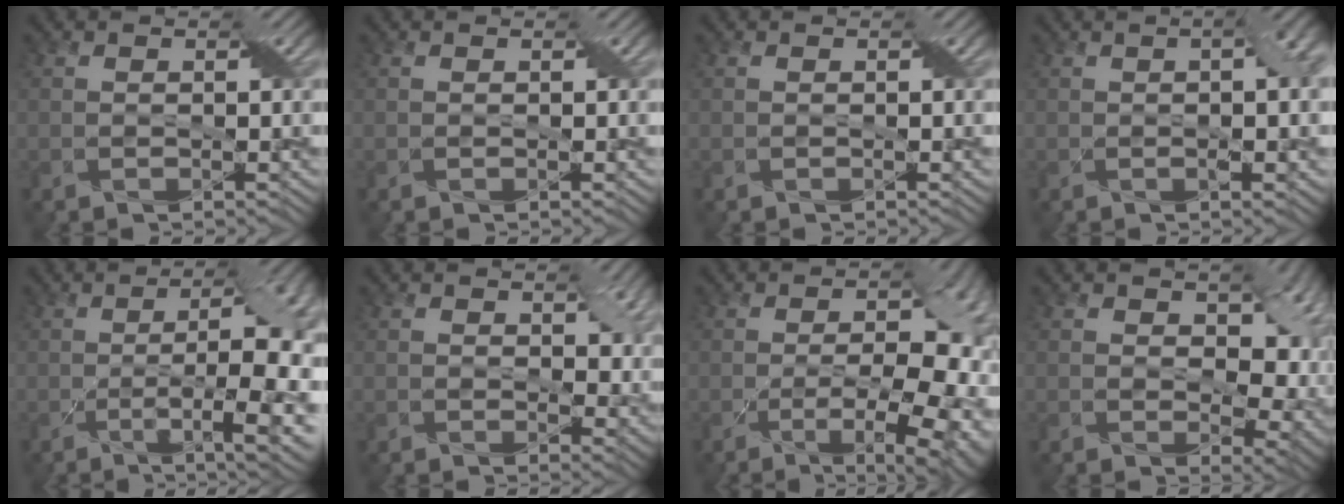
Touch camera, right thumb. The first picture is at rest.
{"total": 0.0}
{"total": 0.0}
{"total": 4.6, "force": [0.2, 1.2, 4.4], "torque": [-0.068, 0.004, 0.005]}
{"total": 12.9, "force": [-2.1, 3.9, 12.1], "torque": [-0.160, -0.007, -0.020]}
{"total": 4.9, "force": [1.6, 3.1, 3.4], "torque": [-0.048, -0.013, 0.028]}
{"total": 14.1, "force": [-4.2, 5.0, 12.5], "torque": [-0.163, -0.020, -0.046]}
{"total": 9.9, "force": [1.3, 5.9, 7.9], "torque": [-0.115, -0.017, 0.025]}